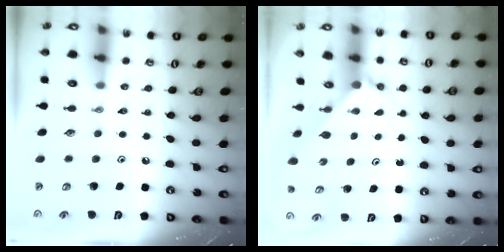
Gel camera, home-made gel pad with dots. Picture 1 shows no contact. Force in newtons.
{"total": 1.9, "press": 1.9, "slide": 0.2}